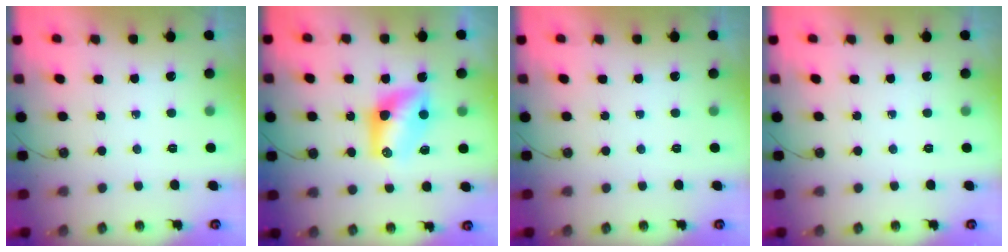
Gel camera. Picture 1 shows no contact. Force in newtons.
{"total": 9.9, "press": 9.4, "slide": 3.2}
{"total": 0.0}
{"total": 0.0}